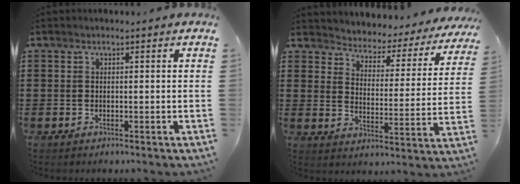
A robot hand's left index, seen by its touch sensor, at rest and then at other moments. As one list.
[{"total": 2.8, "force": [2.7, 0.5, -0.3], "torque": [-0.018, -0.033, 0.035]}]